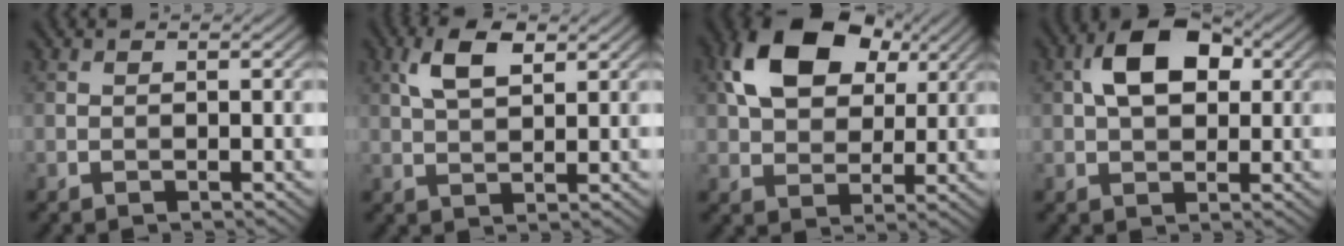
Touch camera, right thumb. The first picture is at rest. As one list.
[{"total": 5.2, "force": [2.4, 2.3, 4.0], "torque": [-0.088, 0.007, 0.045]}, {"total": 13.0, "force": [5.0, 8.5, 8.5], "torque": [-0.179, 0.023, 0.090]}, {"total": 7.9, "force": [1.9, 4.8, 6.0], "torque": [-0.109, 0.015, 0.024]}]